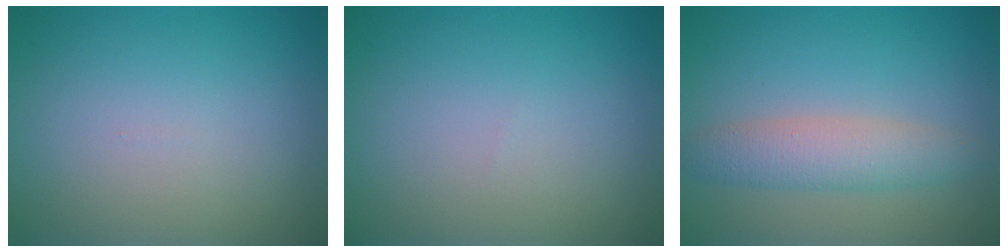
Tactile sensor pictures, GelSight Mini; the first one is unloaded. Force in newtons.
{"total": 0.0}
{"total": 3.4, "press": 3.4, "slide": 0.1}